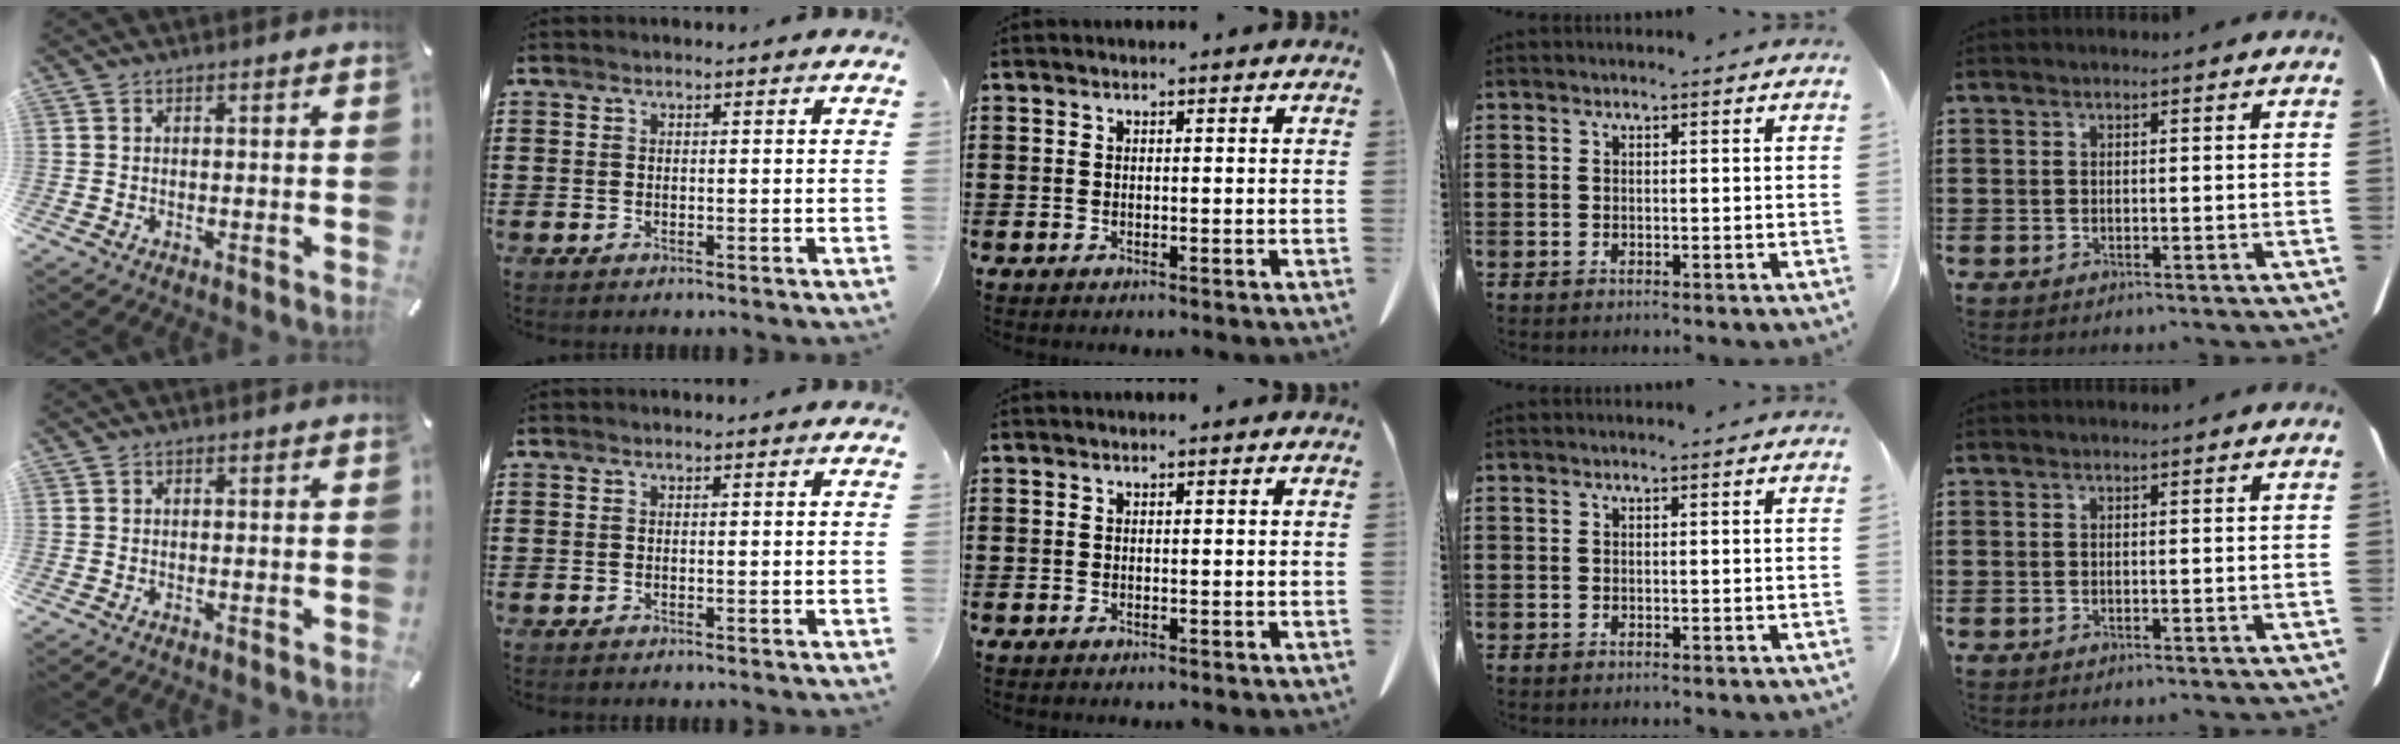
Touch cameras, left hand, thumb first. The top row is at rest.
{}